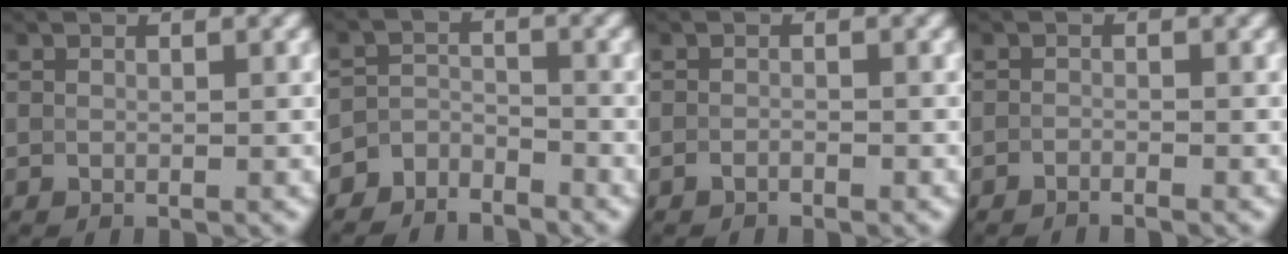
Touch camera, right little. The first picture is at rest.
{"total": 3.0, "force": [-2.6, 1.3, 0.2], "torque": [0.004, 0.005, -0.059]}
{"total": 0.7, "force": [-0.6, 0.2, 0.3], "torque": [-0.007, 0.000, -0.012]}
{"total": 0.8, "force": [-0.8, 0.1, 0.2], "torque": [-0.002, -0.002, -0.016]}